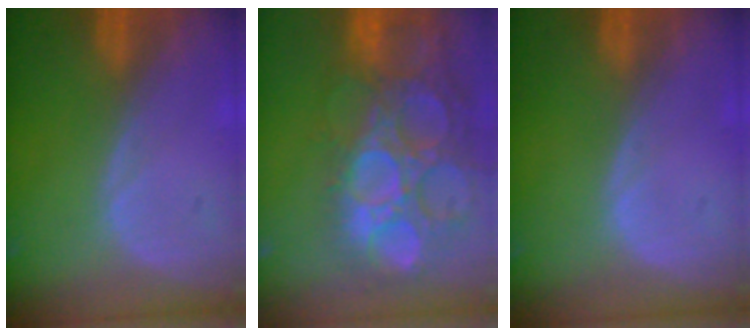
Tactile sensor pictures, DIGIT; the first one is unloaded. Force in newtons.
{"total": 15.7, "press": 12.9, "slide": 8.9}
{"total": 0.0}